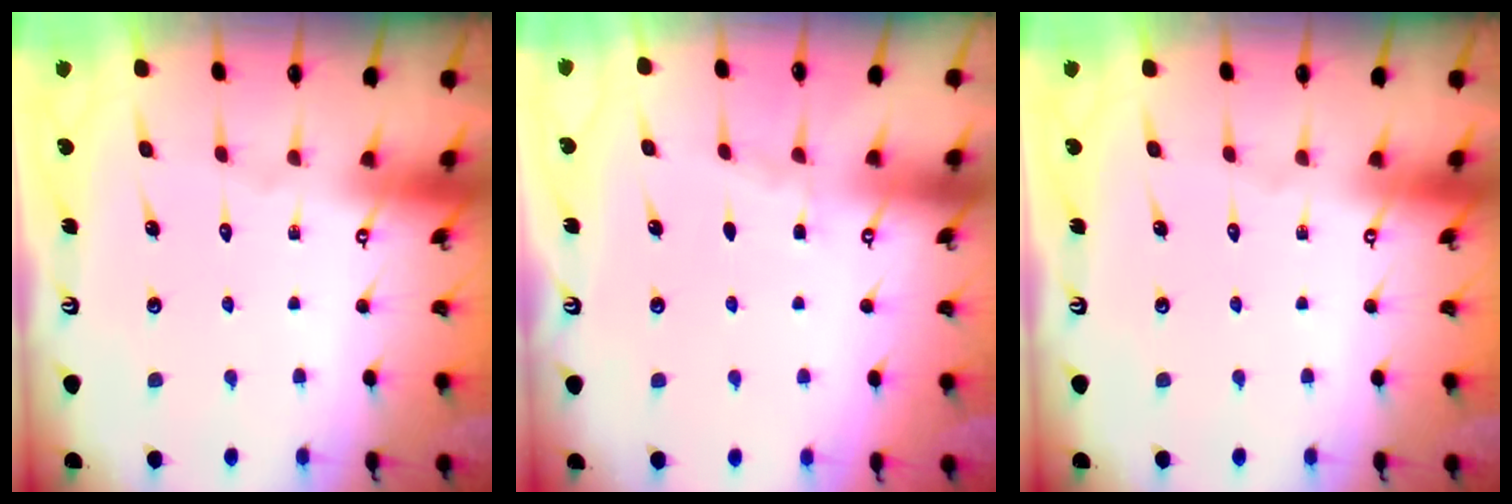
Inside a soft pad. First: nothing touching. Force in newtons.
{"total": 3.2, "press": 3.1, "slide": 0.5}
{"total": 0.0}